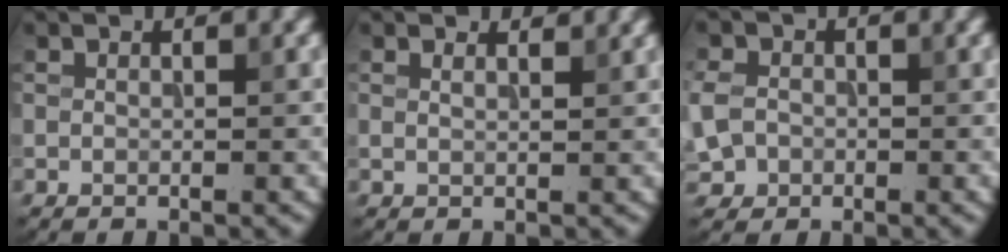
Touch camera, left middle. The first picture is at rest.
{"total": 2.7, "force": [2.1, 1.0, 1.3], "torque": [-0.017, 0.006, 0.010]}
{"total": 4.0, "force": [-0.7, 3.4, 2.0], "torque": [-0.051, -0.005, -0.012]}